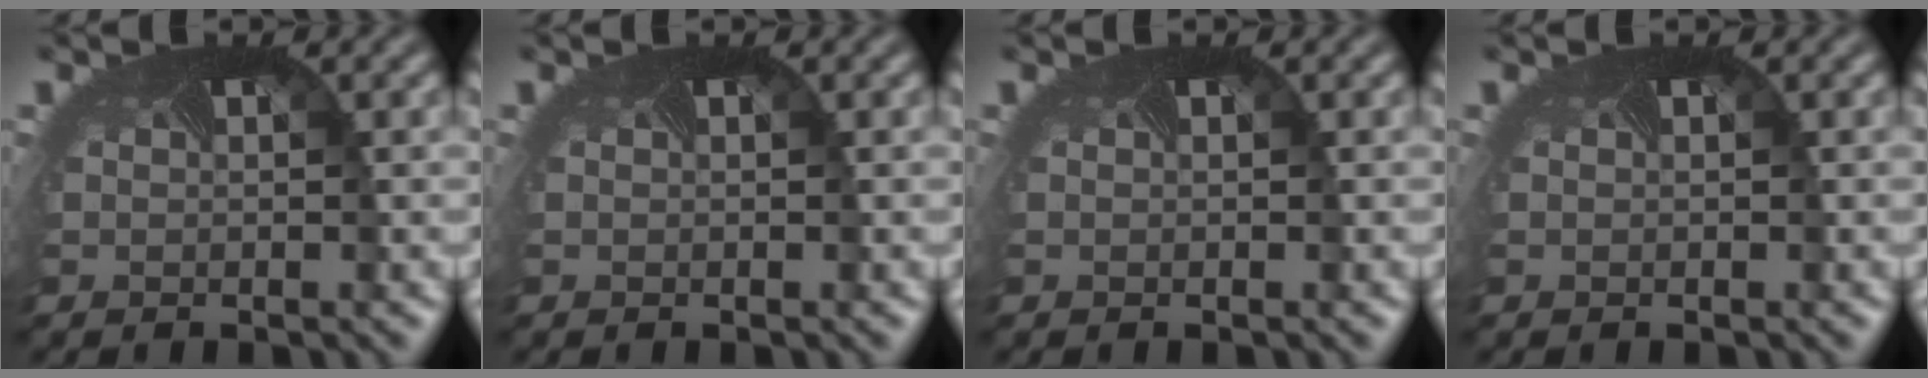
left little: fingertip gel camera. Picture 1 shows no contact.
{"total": 0.0}
{"total": 0.0}
{"total": 0.0}